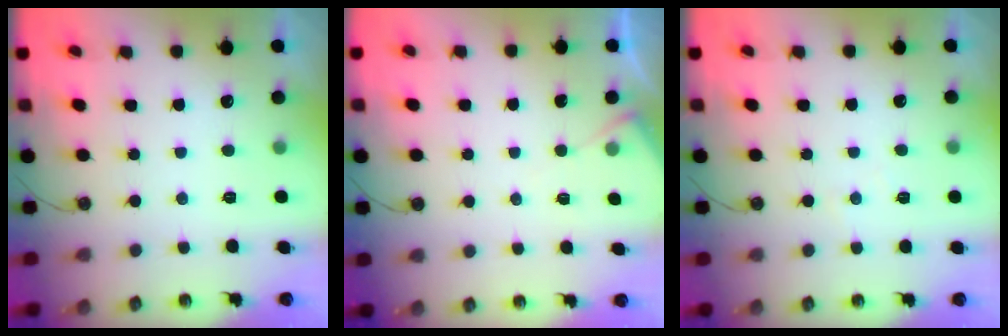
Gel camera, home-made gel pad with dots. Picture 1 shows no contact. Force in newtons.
{"total": 4.9, "press": 4.8, "slide": 0.6}
{"total": 3.5, "press": 3.5, "slide": 0.3}